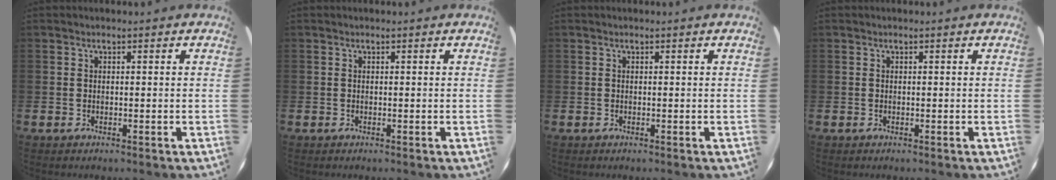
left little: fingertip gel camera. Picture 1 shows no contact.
{"total": 0.0}
{"total": 0.0}
{"total": 0.0}